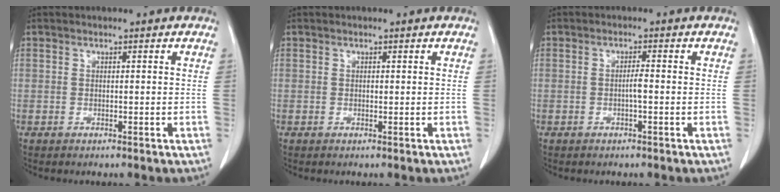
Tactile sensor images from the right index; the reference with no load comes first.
{"total": 0.0}
{"total": 1.7, "force": [-0.4, 0.1, 1.7], "torque": [-0.031, 0.002, -0.007]}